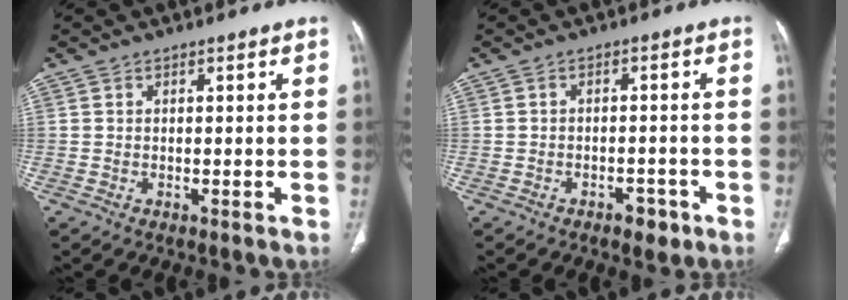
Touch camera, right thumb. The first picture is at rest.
{"total": 3.4, "force": [-2.1, 1.9, 1.9], "torque": [-0.016, 0.012, -0.025]}